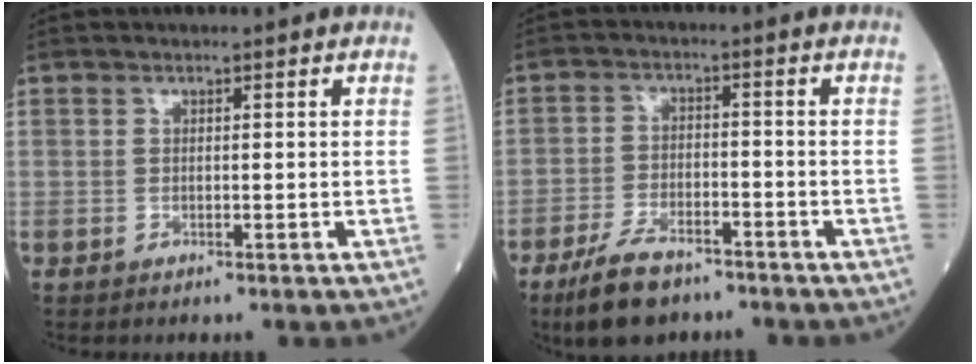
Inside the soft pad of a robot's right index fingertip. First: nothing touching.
{"total": 8.0, "force": [-6.1, 2.9, 4.4], "torque": [-0.097, -0.012, -0.110]}